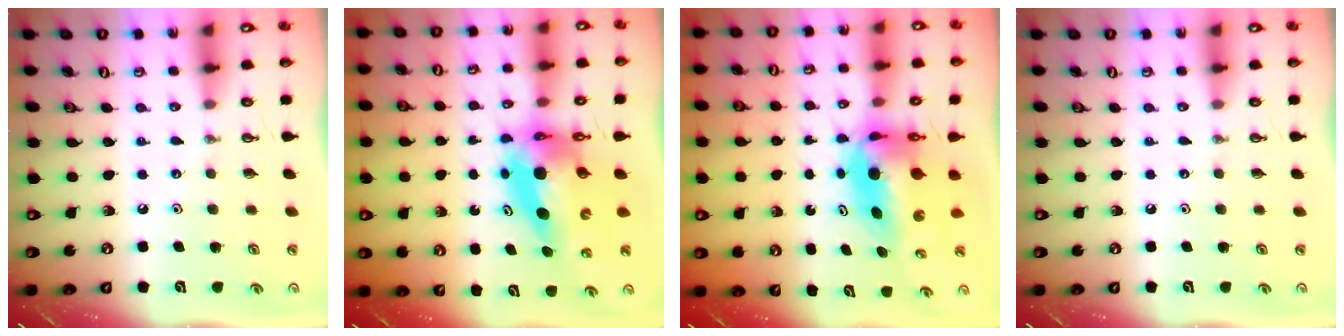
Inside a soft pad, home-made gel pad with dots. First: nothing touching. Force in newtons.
{"total": 10.0, "press": 9.9, "slide": 0.8}
{"total": 8.4, "press": 7.8, "slide": 3.0}
{"total": 0.0}